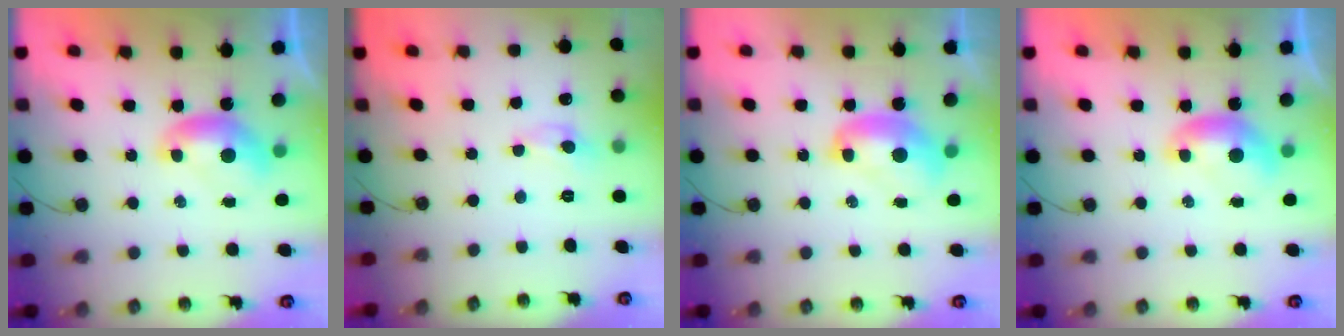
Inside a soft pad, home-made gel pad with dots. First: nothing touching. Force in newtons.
{"total": 0.0}
{"total": 2.4, "press": 2.3, "slide": 0.3}
{"total": 0.0}